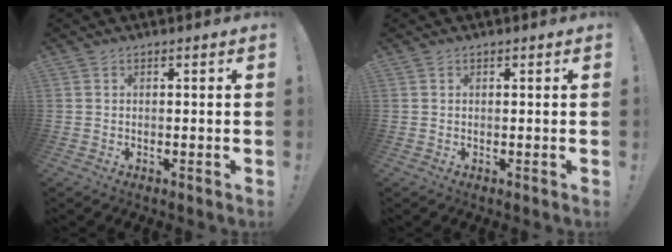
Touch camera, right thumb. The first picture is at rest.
{"total": 0.0}